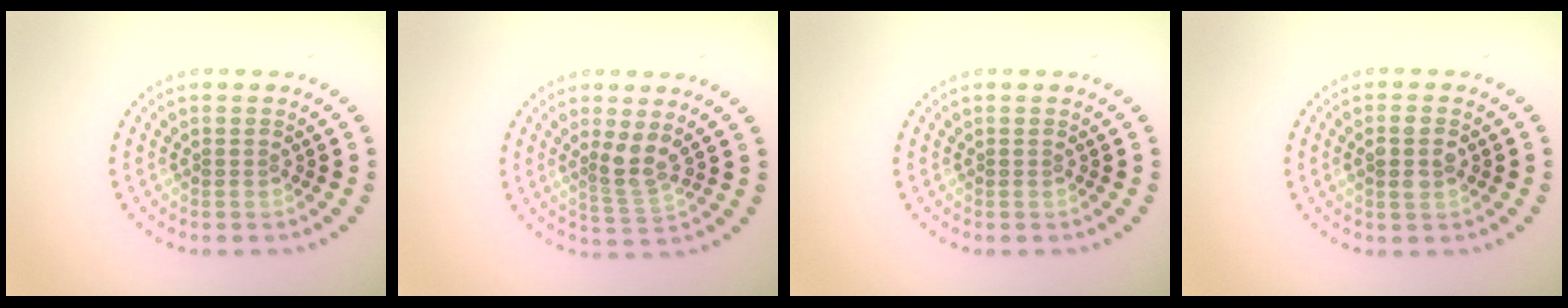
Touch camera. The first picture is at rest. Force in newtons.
{"total": 2.4, "press": 1.8, "slide": 1.6}
{"total": 0.0}
{"total": 2.2, "press": 2.2, "slide": 0.5}